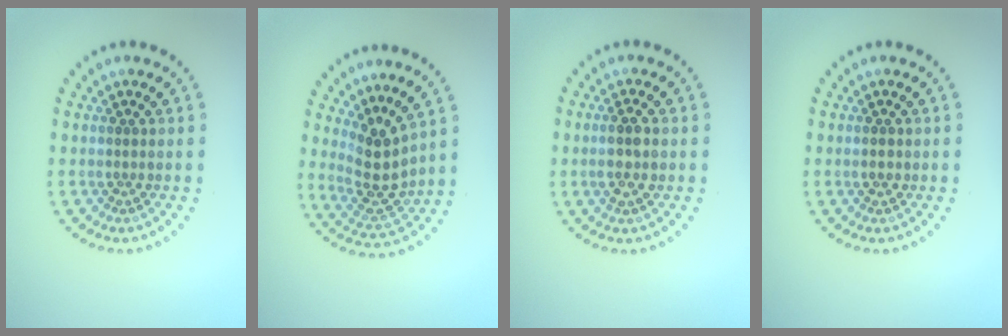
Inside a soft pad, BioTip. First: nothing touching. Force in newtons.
{"total": 3.6, "press": 3.0, "slide": 1.9}
{"total": 2.2, "press": 2.1, "slide": 0.8}
{"total": 1.2, "press": 1.2, "slide": 0.1}